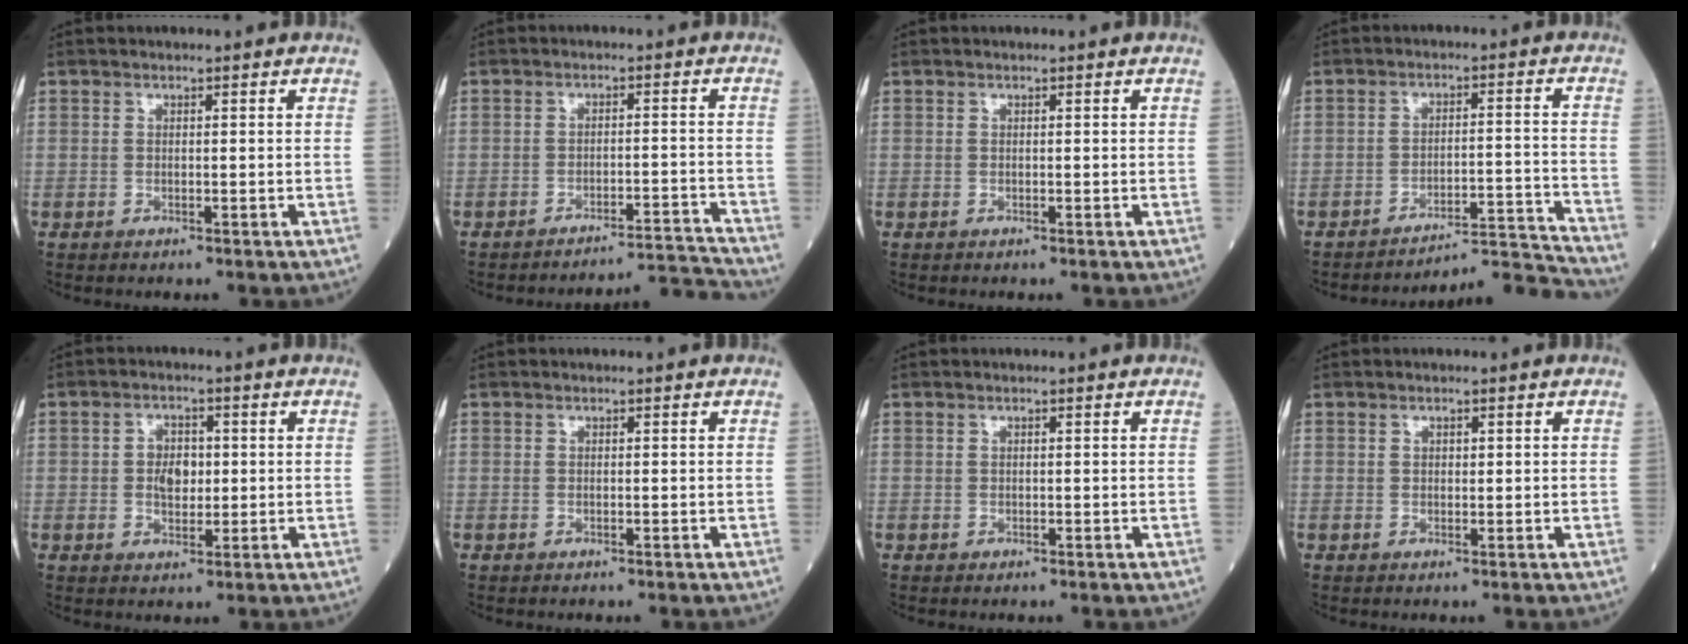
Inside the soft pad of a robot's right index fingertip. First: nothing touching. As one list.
[{"total": 6.8, "force": [-6.3, -2.2, -1.4], "torque": [0.030, 0.014, -0.091]}, {"total": 0.0}, {"total": 9.8, "force": [-9.4, -2.3, -1.7], "torque": [0.034, 0.031, -0.140]}, {"total": 4.2, "force": [0.2, 2.6, 3.2], "torque": [-0.054, 0.006, 0.005]}, {"total": 0.0}, {"total": 0.0}, {"total": 0.7, "force": [0.3, 0.5, 0.4], "torque": [-0.003, -0.002, 0.005]}]